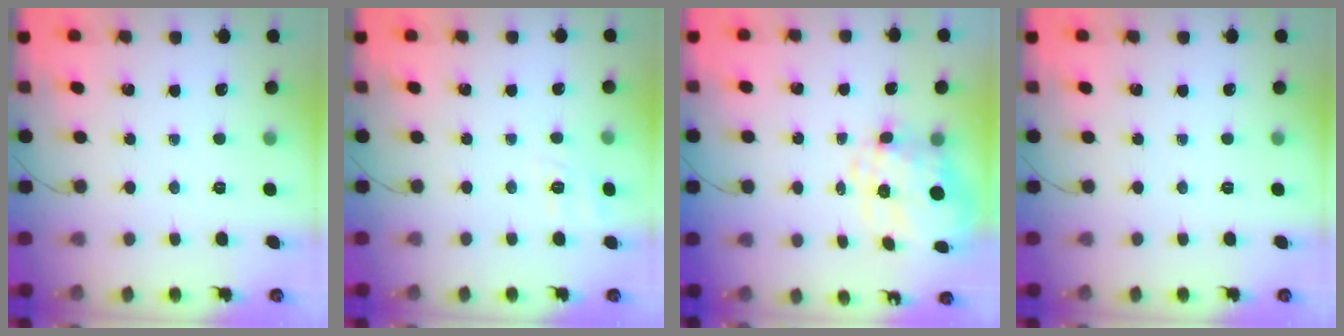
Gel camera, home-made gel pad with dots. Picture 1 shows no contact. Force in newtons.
{"total": 6.7, "press": 6.4, "slide": 2.1}
{"total": 9.6, "press": 9.4, "slide": 1.9}
{"total": 0.0}